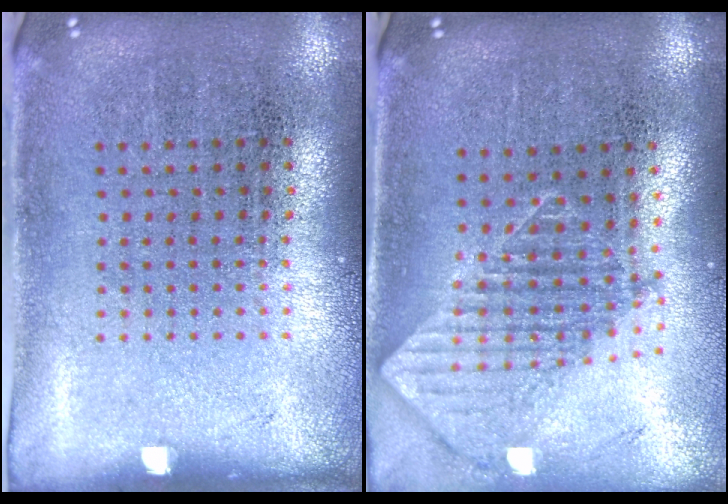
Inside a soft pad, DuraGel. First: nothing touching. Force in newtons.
{"total": 1.7, "press": 1.3, "slide": 1.0}